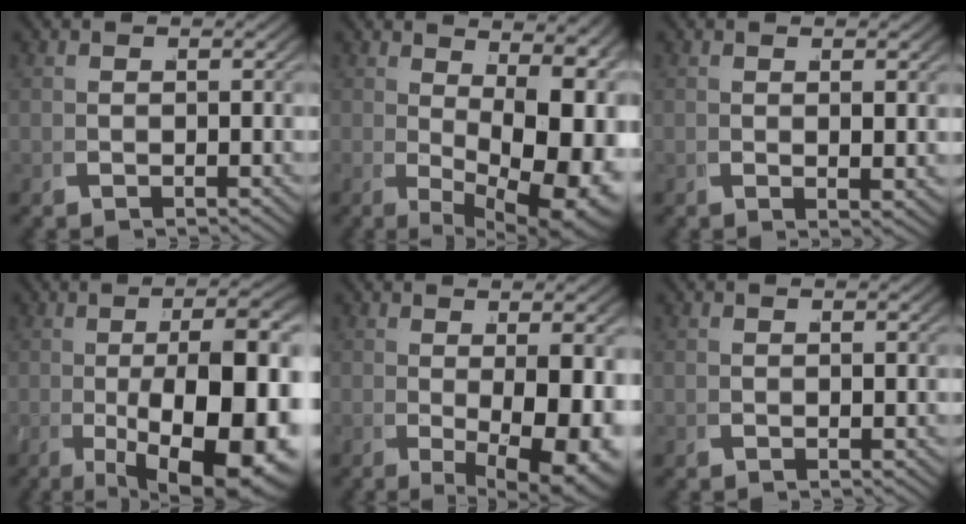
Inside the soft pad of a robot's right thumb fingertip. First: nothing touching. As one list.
[{"total": 11.3, "force": [0.6, 5.5, 9.8], "torque": [-0.146, -0.034, 0.037]}, {"total": 1.4, "force": [0.8, 0.3, 1.1], "torque": [-0.017, 0.001, 0.014]}, {"total": 15.0, "force": [-2.4, 6.5, 13.3], "torque": [-0.211, -0.029, -0.005]}, {"total": 8.7, "force": [-0.6, 3.7, 7.8], "torque": [-0.123, -0.018, 0.009]}, {"total": 0.0}]